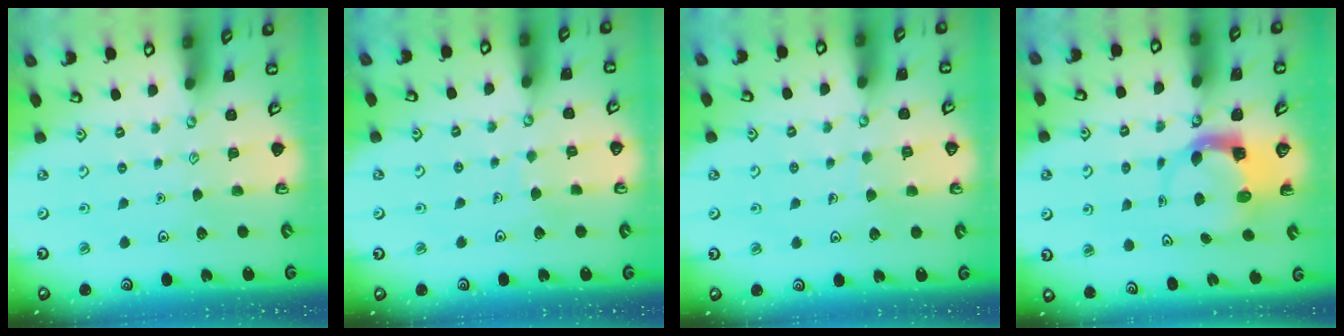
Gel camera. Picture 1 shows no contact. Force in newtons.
{"total": 2.2, "press": 2.2, "slide": 0.1}
{"total": 4.5, "press": 4.5, "slide": 0.4}
{"total": 3.8, "press": 3.8, "slide": 0.6}